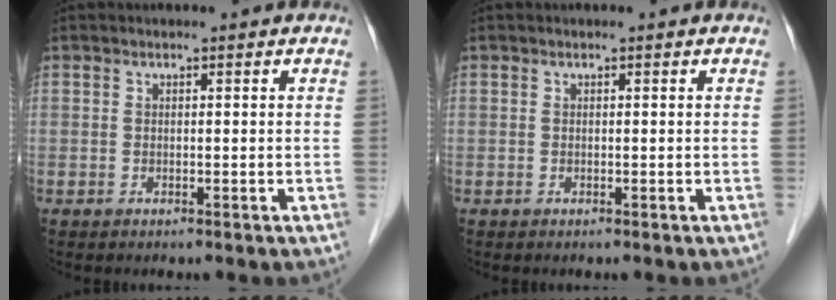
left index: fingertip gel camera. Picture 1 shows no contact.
{"total": 0.0}